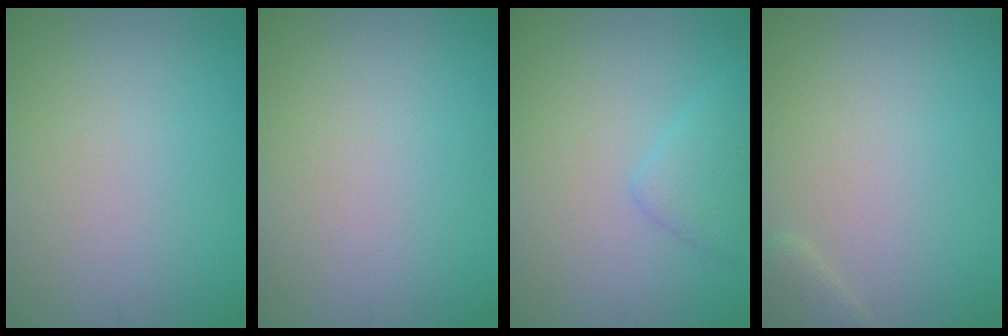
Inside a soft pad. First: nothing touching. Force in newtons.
{"total": 0.0}
{"total": 2.2, "press": 2.2, "slide": 0.1}
{"total": 1.6, "press": 1.6, "slide": 0.1}